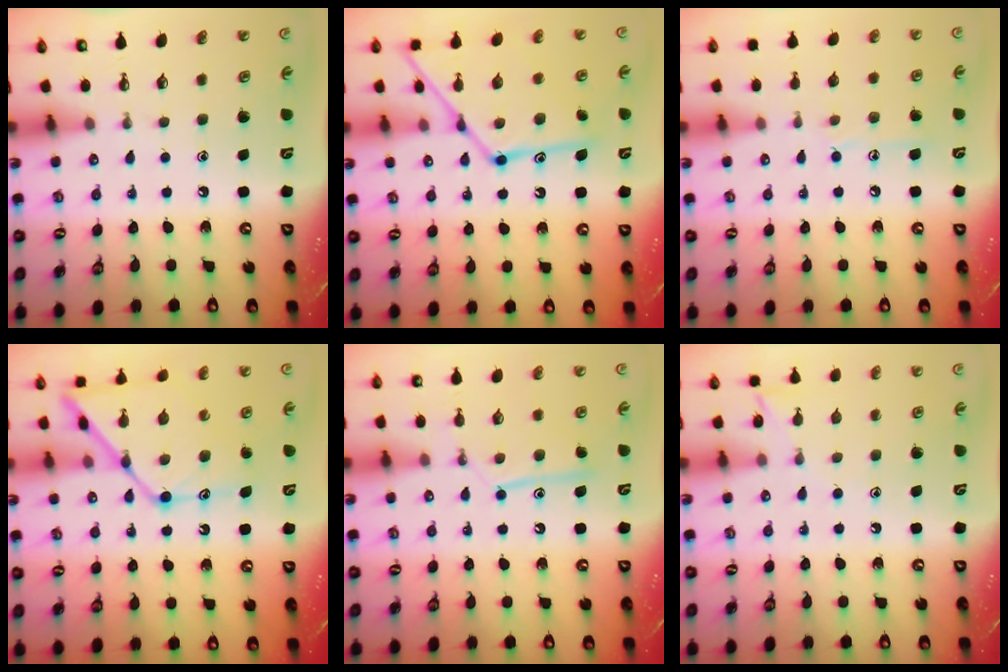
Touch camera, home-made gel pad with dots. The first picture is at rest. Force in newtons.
{"total": 16.4, "press": 16.4, "slide": 1.2}
{"total": 7.8, "press": 7.8, "slide": 0.7}
{"total": 16.3, "press": 16.2, "slide": 1.5}
{"total": 11.5, "press": 11.4, "slide": 0.8}
{"total": 6.2, "press": 6.1, "slide": 0.6}